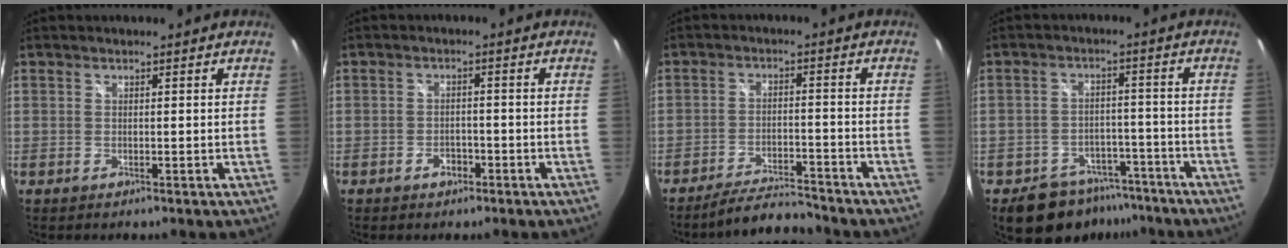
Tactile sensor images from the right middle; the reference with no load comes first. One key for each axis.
{"total": 2.3, "fx": -1.4, "fy": 1.6, "fz": 0.9, "tx": -0.020, "ty": 0.004, "tz": -0.020}
{"total": 8.2, "fx": -7.8, "fy": 0.7, "fz": 2.2, "tx": -0.064, "ty": 0.000, "tz": -0.125}
{"total": 10.4, "fx": -7.7, "fy": 6.4, "fz": 3.1, "tx": -0.074, "ty": 0.016, "tz": -0.097}